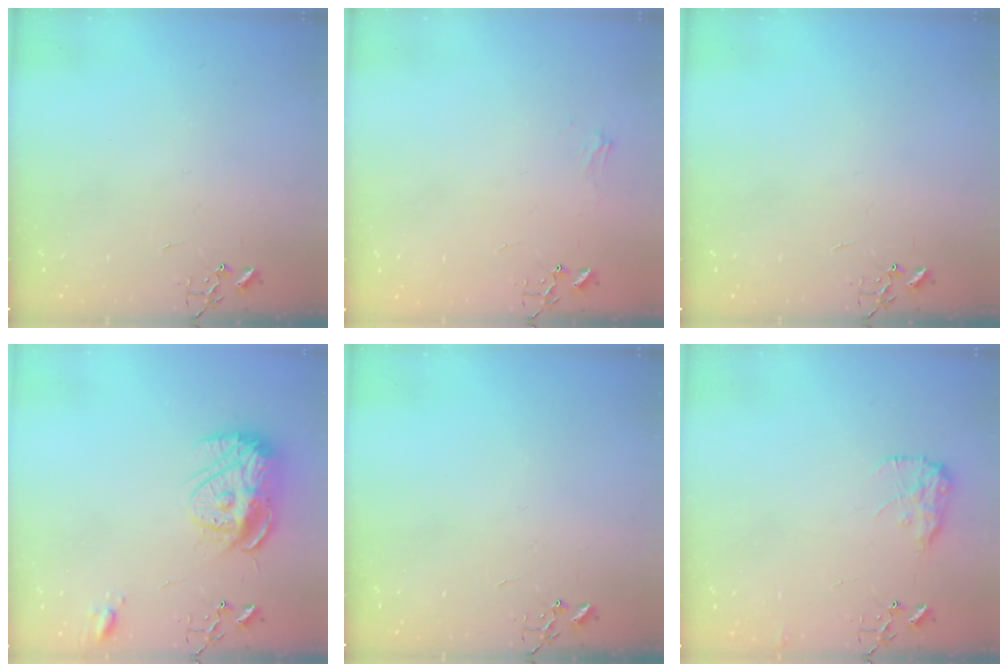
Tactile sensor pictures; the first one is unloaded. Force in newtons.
{"total": 6.1, "press": 6.1, "slide": 0.7}
{"total": 0.0}
{"total": 14.9, "press": 14.9, "slide": 1.4}
{"total": 0.0}
{"total": 9.8, "press": 9.8, "slide": 0.2}